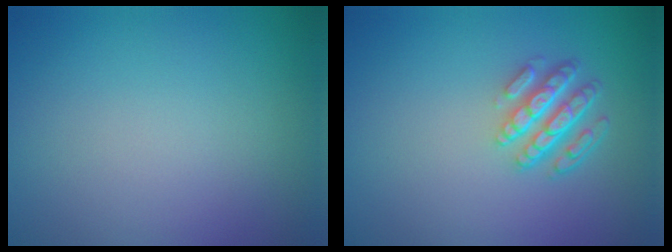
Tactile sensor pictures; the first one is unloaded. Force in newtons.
{"total": 4.5, "press": 3.3, "slide": 3.0}